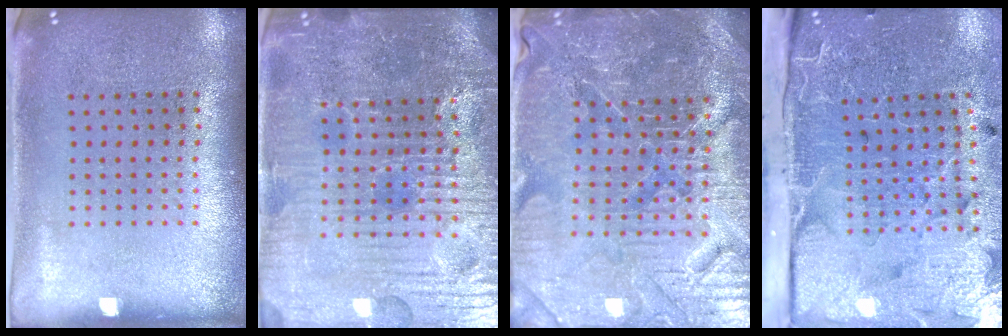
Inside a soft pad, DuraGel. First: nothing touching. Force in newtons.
{"total": 5.9, "press": 5.5, "slide": 2.2}
{"total": 5.5, "press": 5.2, "slide": 1.9}
{"total": 4.3, "press": 3.7, "slide": 2.2}